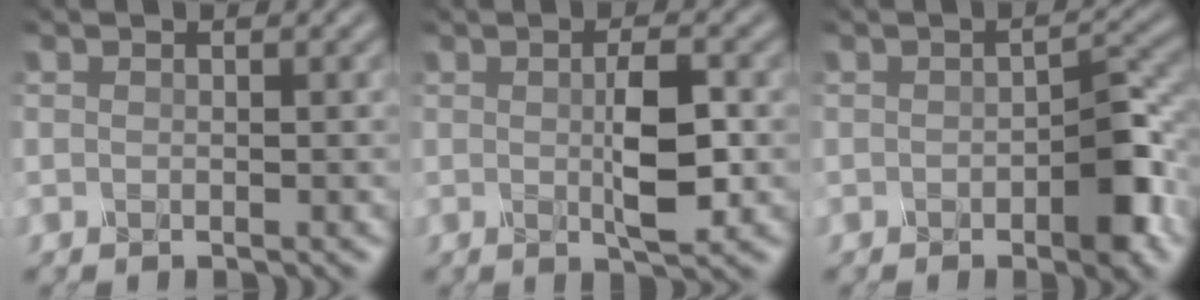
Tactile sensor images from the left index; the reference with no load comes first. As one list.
[{"total": 3.7, "force": [0.0, 0.7, 3.6], "torque": [-0.071, 0.003, 0.002]}, {"total": 4.4, "force": [-1.9, 1.3, 3.7], "torque": [-0.056, 0.008, -0.031]}]